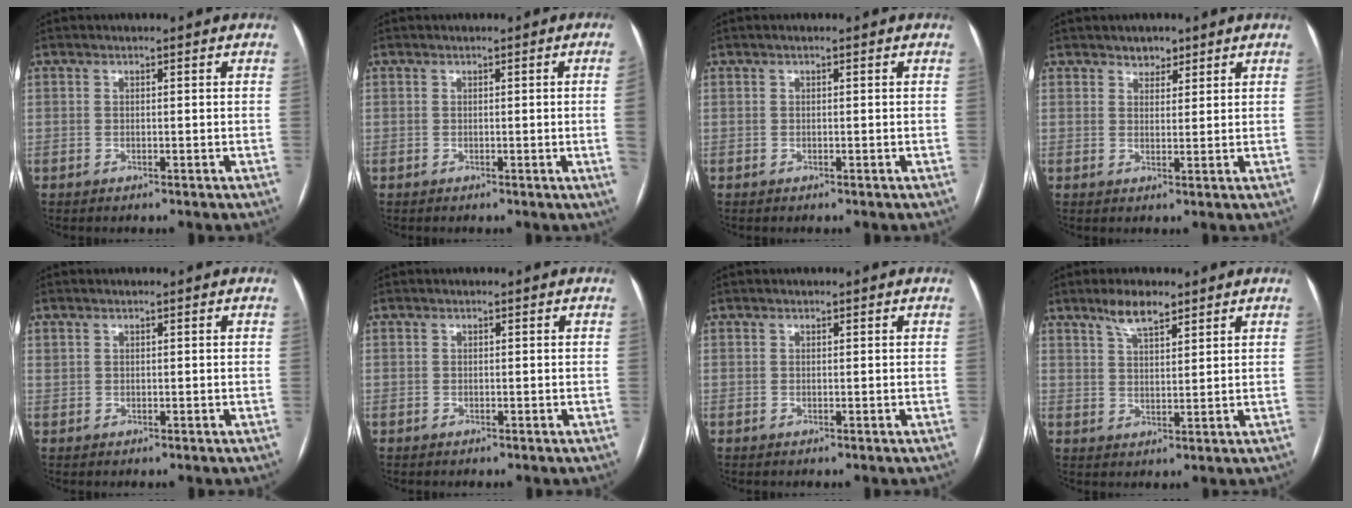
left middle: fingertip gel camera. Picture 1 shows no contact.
{"total": 2.8, "force": [-0.2, -1.1, 2.6], "torque": [-0.035, -0.002, -0.002]}
{"total": 0.0}
{"total": 2.3, "force": [1.8, 1.3, 0.5], "torque": [-0.006, -0.002, 0.026]}
{"total": 0.7, "force": [0.4, 0.6, 0.1], "torque": [0.003, 0.007, 0.007]}
{"total": 0.0}
{"total": 0.0}
{"total": 5.0, "force": [3.8, 1.3, 3.0], "torque": [-0.064, 0.004, 0.069]}